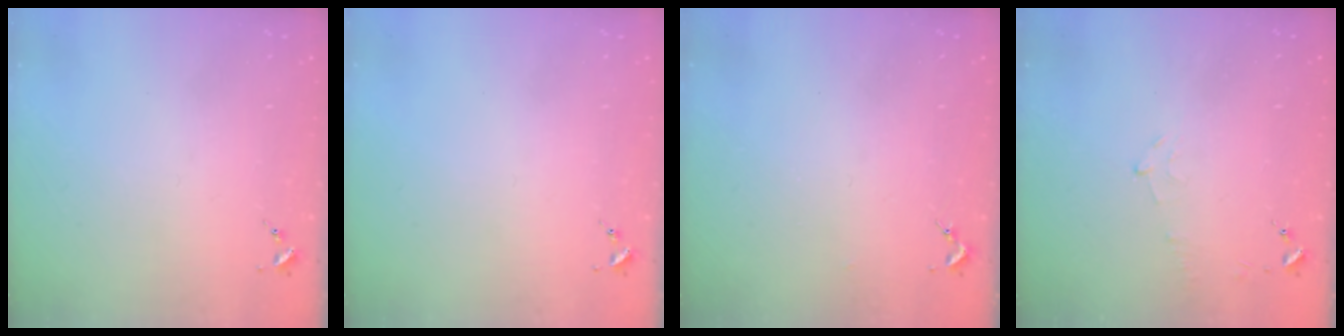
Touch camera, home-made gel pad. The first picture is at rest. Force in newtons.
{"total": 0.0}
{"total": 1.3, "press": 1.3, "slide": 0.1}
{"total": 4.7, "press": 4.5, "slide": 1.5}